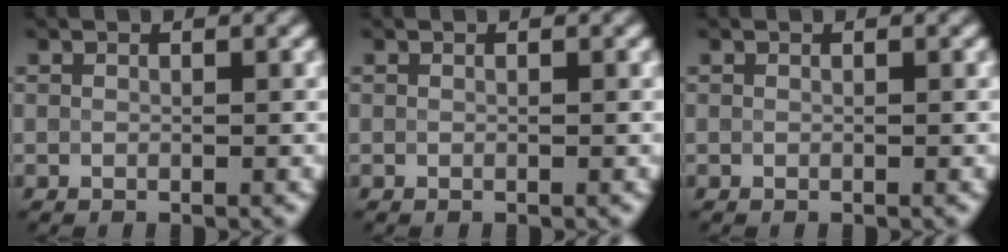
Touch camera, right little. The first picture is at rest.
{"total": 0.0}
{"total": 0.0}